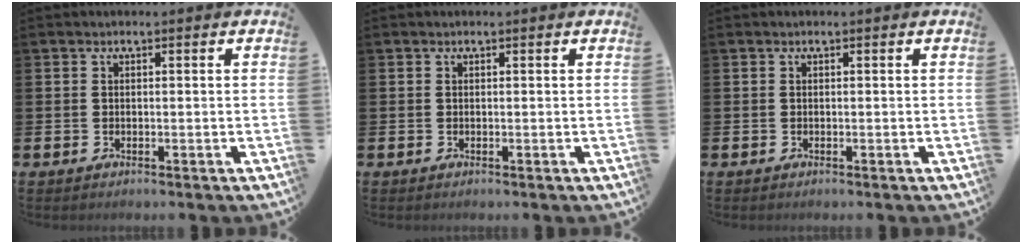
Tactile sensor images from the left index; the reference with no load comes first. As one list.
[{"total": 0.0}, {"total": 0.0}]